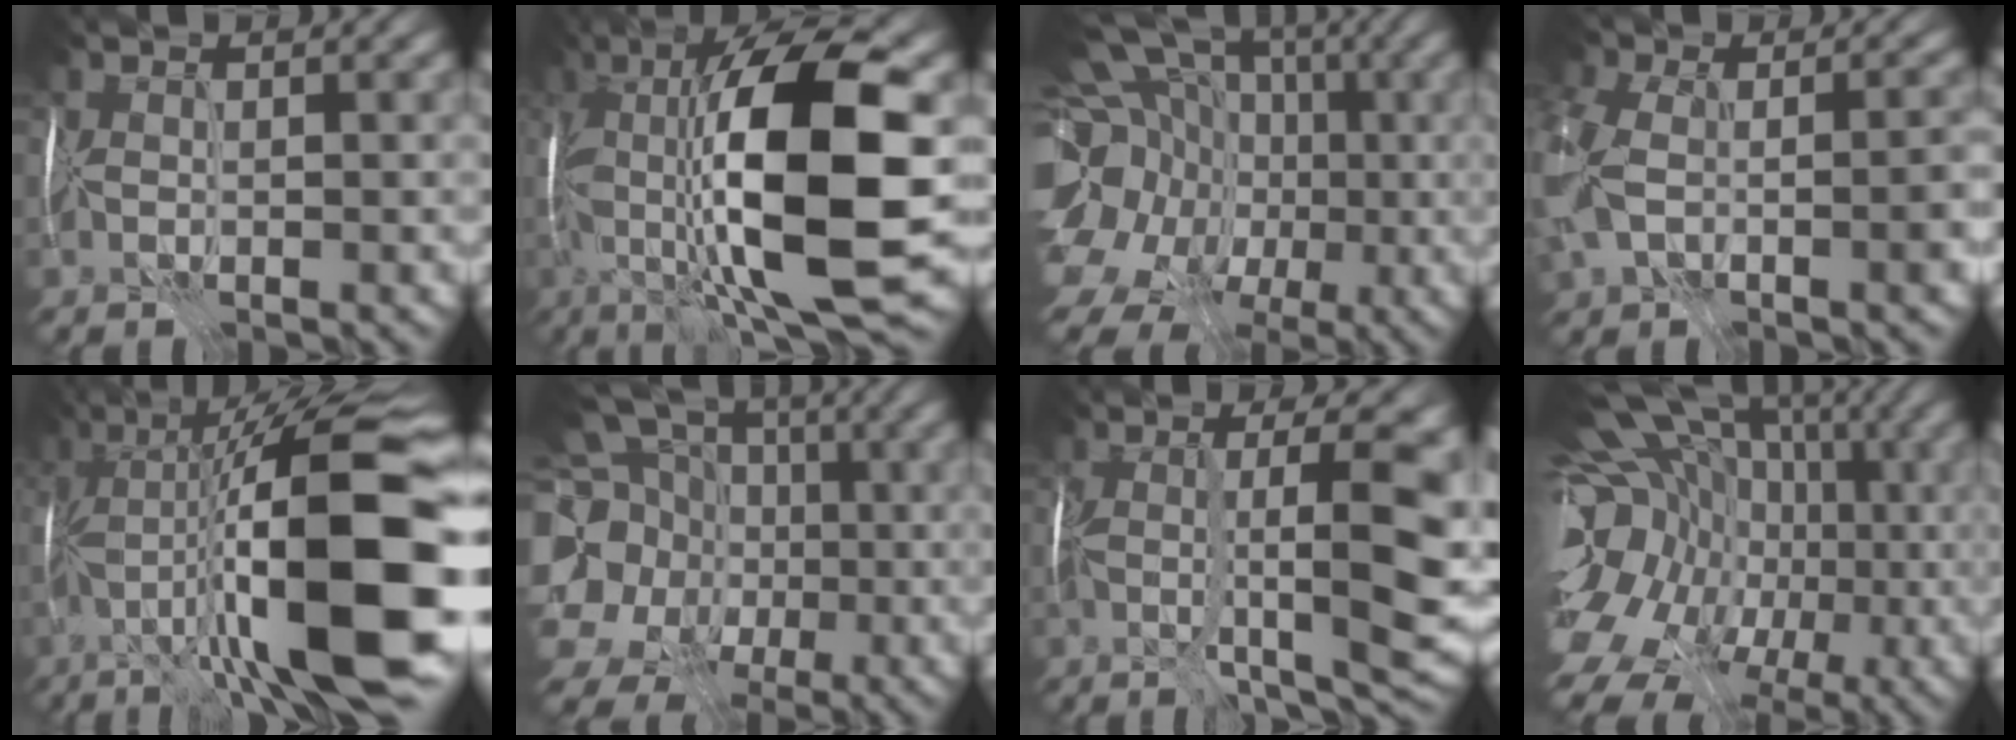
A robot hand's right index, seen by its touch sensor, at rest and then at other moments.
{"total": 14.7, "force": [-0.2, 3.8, 14.2], "torque": [-0.236, 0.009, 0.003]}
{"total": 19.3, "force": [-3.0, 16.4, 9.7], "torque": [-0.189, 0.004, -0.076]}
{"total": 10.2, "force": [-2.3, 6.2, 7.8], "torque": [-0.170, -0.013, -0.035]}
{"total": 17.5, "force": [-2.7, 4.3, 16.8], "torque": [-0.277, 0.032, -0.043]}
{"total": 16.2, "force": [0.2, 14.5, 7.2], "torque": [-0.180, 0.013, -0.023]}
{"total": 11.5, "force": [-0.5, 2.5, 11.2], "torque": [-0.157, 0.001, -0.002]}
{"total": 19.1, "force": [-4.4, 14.1, 12.0], "torque": [-0.194, -0.005, -0.078]}